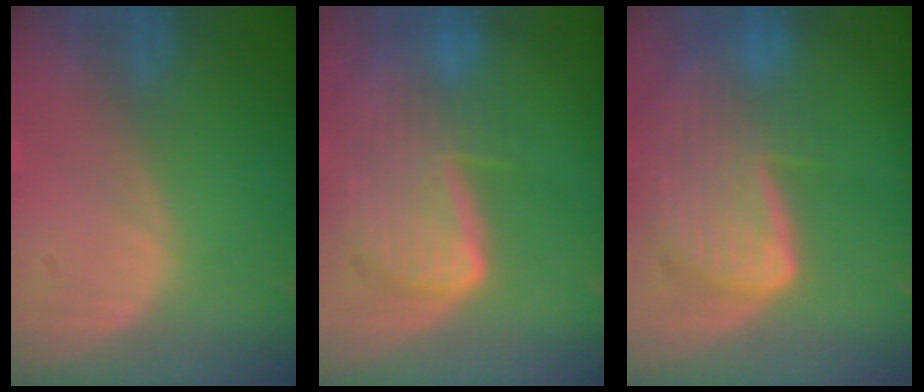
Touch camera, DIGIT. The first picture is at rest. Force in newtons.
{"total": 9.1, "press": 8.0, "slide": 4.5}
{"total": 9.2, "press": 8.1, "slide": 4.5}